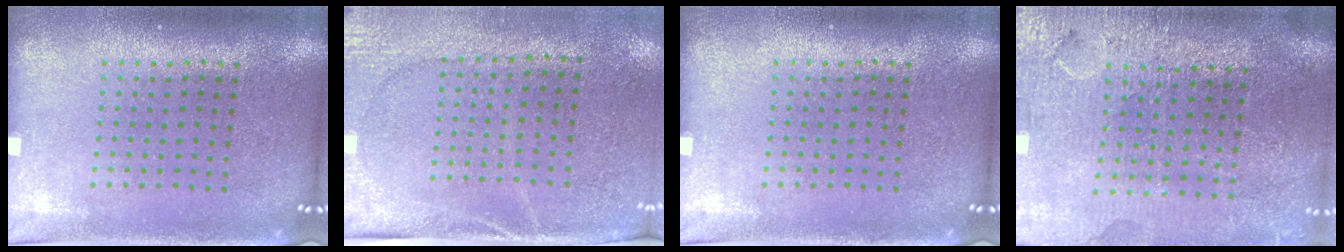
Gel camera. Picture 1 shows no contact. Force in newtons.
{"total": 2.7, "press": 2.2, "slide": 1.5}
{"total": 0.0}
{"total": 3.6, "press": 3.4, "slide": 1.3}